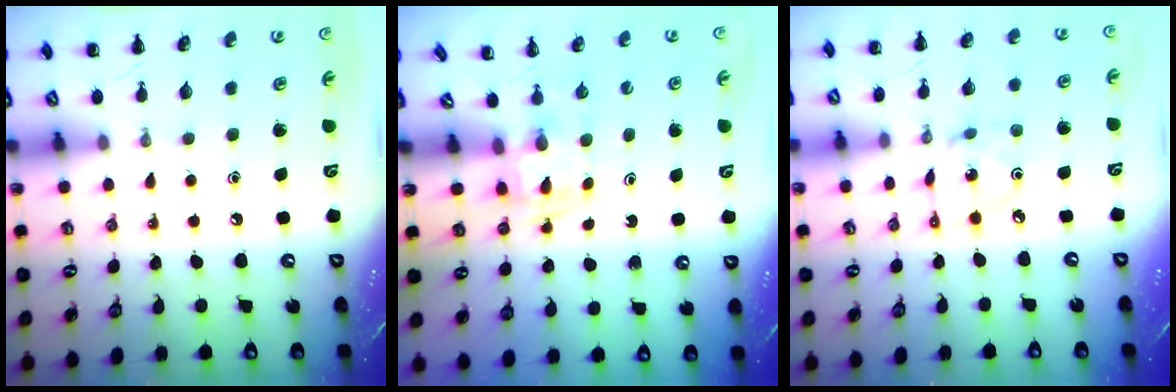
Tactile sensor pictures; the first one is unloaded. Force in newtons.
{"total": 2.5, "press": 2.1, "slide": 1.2}
{"total": 2.4, "press": 2.4, "slide": 0.4}